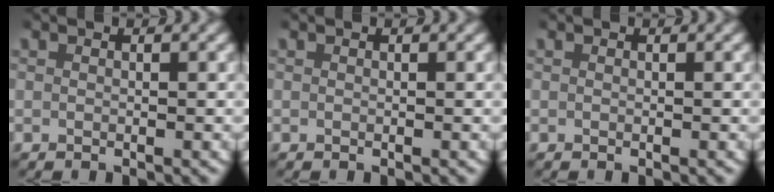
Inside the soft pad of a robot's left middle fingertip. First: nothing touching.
{"total": 0.0}
{"total": 0.0}